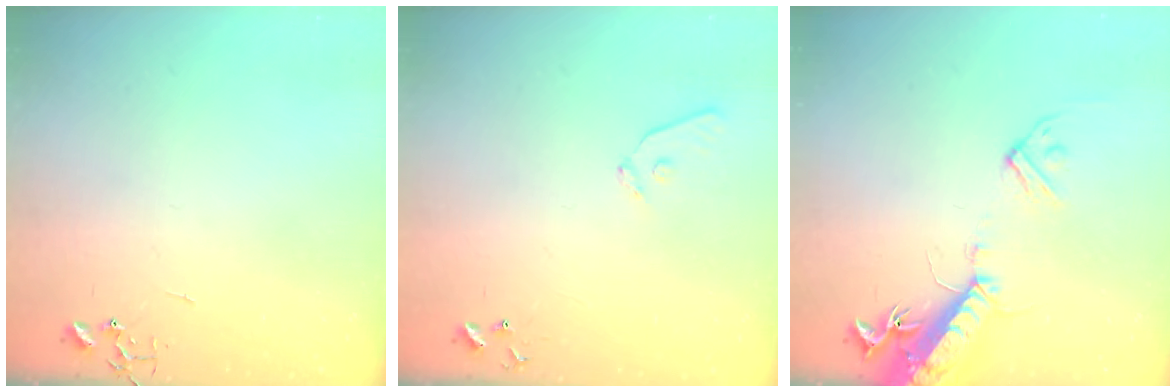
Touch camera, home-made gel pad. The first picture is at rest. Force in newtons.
{"total": 7.4, "press": 7.4, "slide": 0.6}
{"total": 17.3, "press": 16.8, "slide": 3.9}